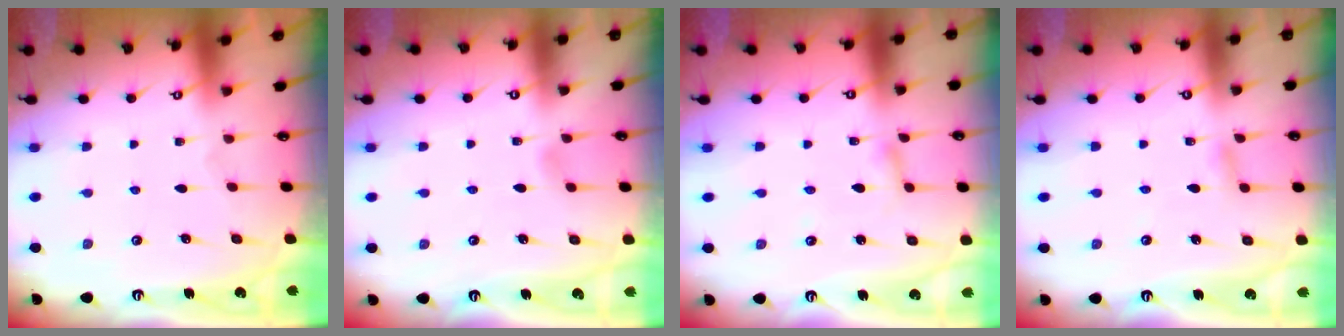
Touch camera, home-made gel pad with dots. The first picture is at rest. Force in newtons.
{"total": 4.7, "press": 4.6, "slide": 0.4}
{"total": 2.1, "press": 2.1, "slide": 0.1}
{"total": 5.3, "press": 5.3, "slide": 0.5}